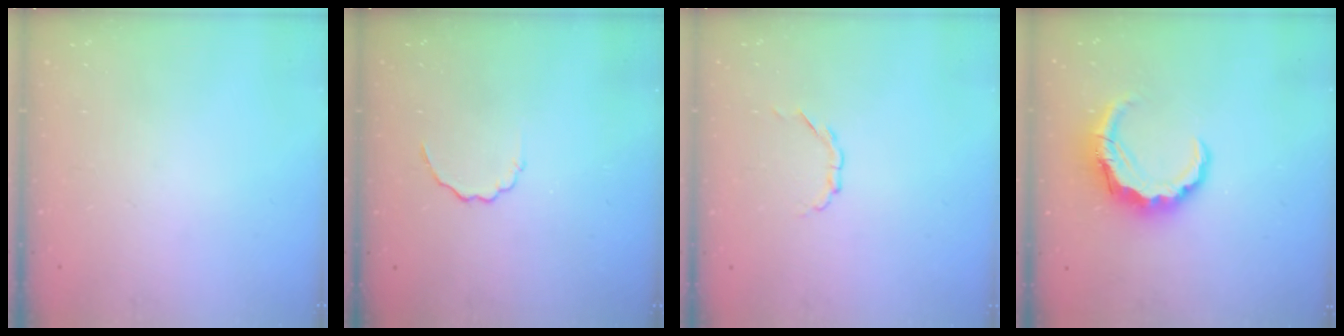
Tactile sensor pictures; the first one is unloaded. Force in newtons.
{"total": 2.9, "press": 2.8, "slide": 0.8}
{"total": 2.1, "press": 2.1, "slide": 0.6}
{"total": 8.2, "press": 8.1, "slide": 0.9}